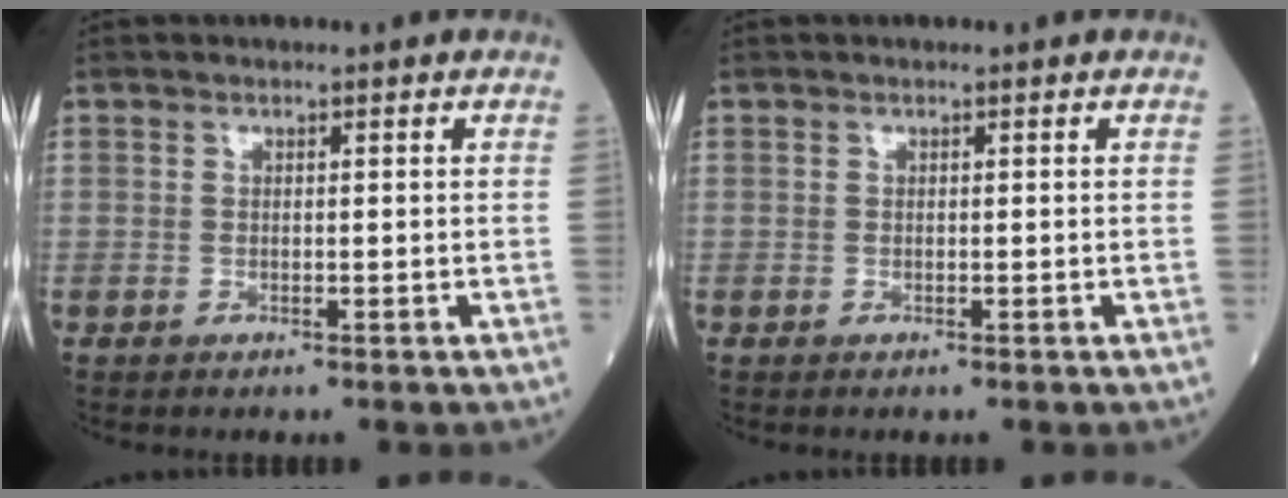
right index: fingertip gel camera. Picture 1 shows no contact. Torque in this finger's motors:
{"motor_torque": [0.02, 0.01, 0.00, 0.00]}